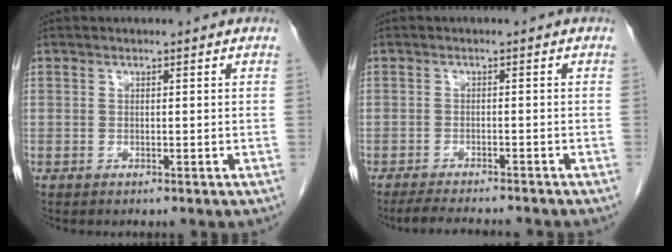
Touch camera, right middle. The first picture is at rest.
{"total": 7.4, "force": [-6.8, 0.7, 2.8], "torque": [-0.038, -0.012, -0.103]}